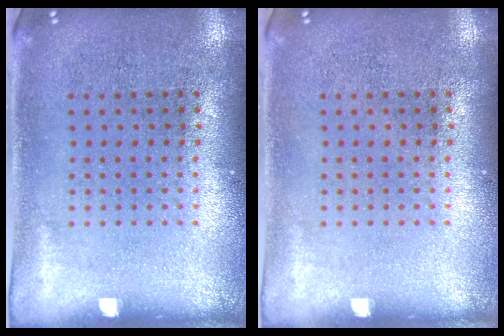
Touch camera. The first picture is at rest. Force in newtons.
{"total": 0.0}